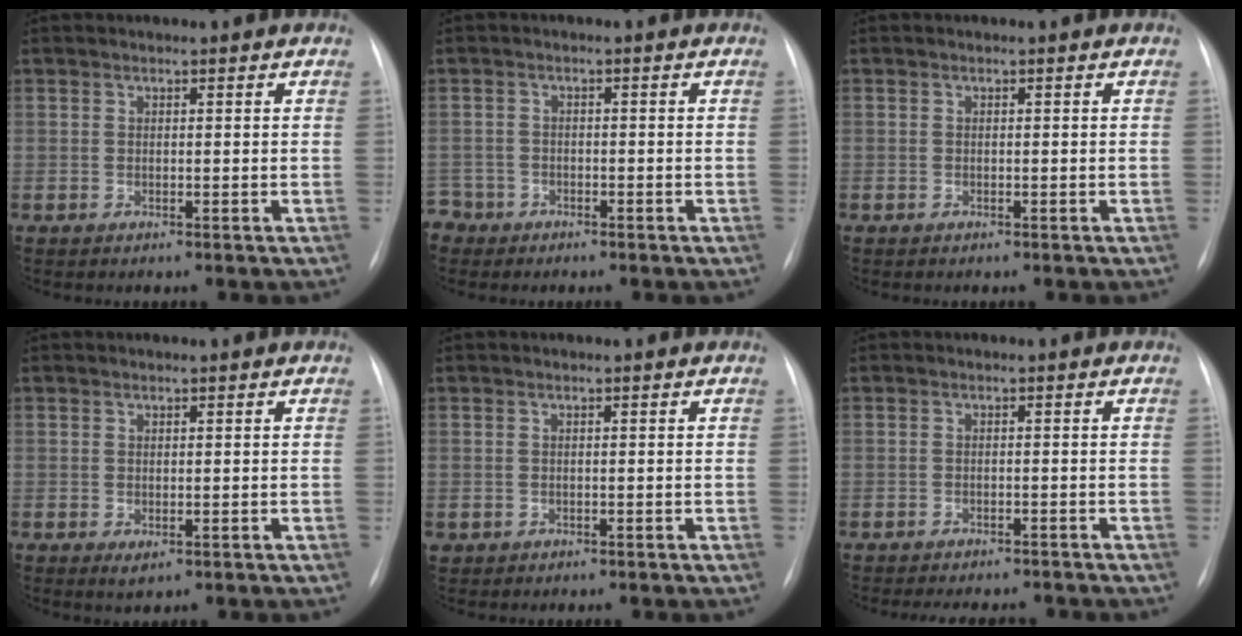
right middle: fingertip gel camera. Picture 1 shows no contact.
{"total": 3.7, "force": [-2.6, 2.4, -0.7], "torque": [0.014, 0.006, -0.054]}
{"total": 0.0}
{"total": 1.3, "force": [-0.3, 0.8, 1.1], "torque": [-0.016, -0.005, 0.004]}
{"total": 0.9, "force": [-0.2, 0.9, 0.2], "torque": [-0.002, 0.005, 0.003]}
{"total": 7.3, "force": [-6.5, 2.2, 2.4], "torque": [-0.026, 0.001, -0.078]}